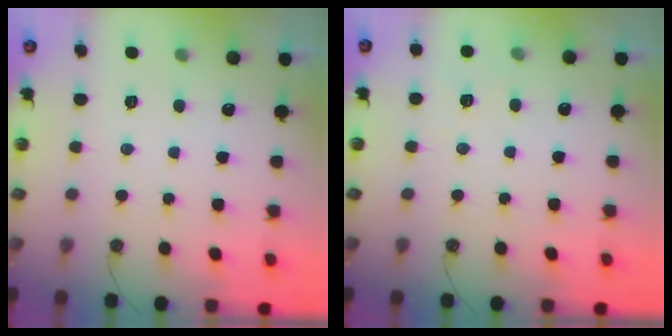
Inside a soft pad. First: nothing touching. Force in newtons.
{"total": 3.7, "press": 2.6, "slide": 2.6}